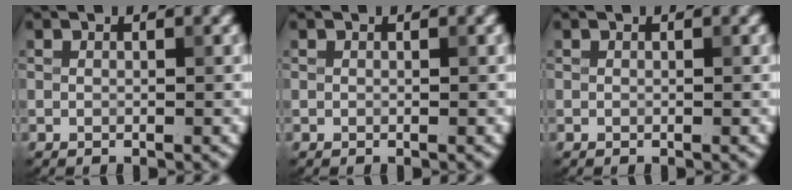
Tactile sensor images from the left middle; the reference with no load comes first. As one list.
[{"total": 0.0}, {"total": 0.0}]